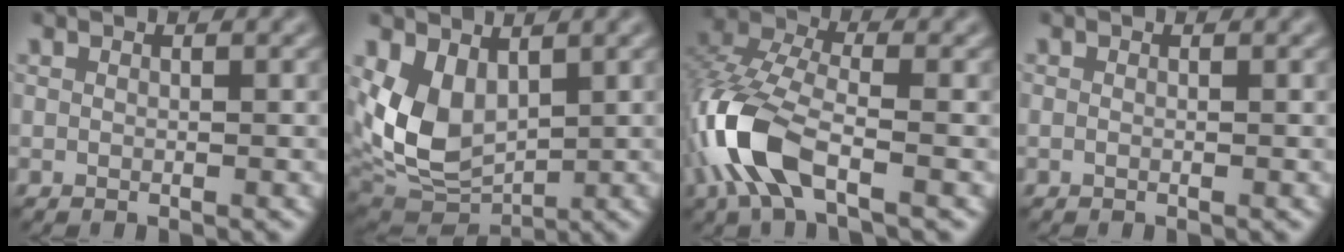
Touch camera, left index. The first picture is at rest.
{"total": 6.8, "force": [1.0, 4.6, 5.0], "torque": [-0.108, -0.019, 0.023]}
{"total": 8.3, "force": [-4.0, 3.4, 6.4], "torque": [-0.158, 0.001, -0.091]}
{"total": 0.0}